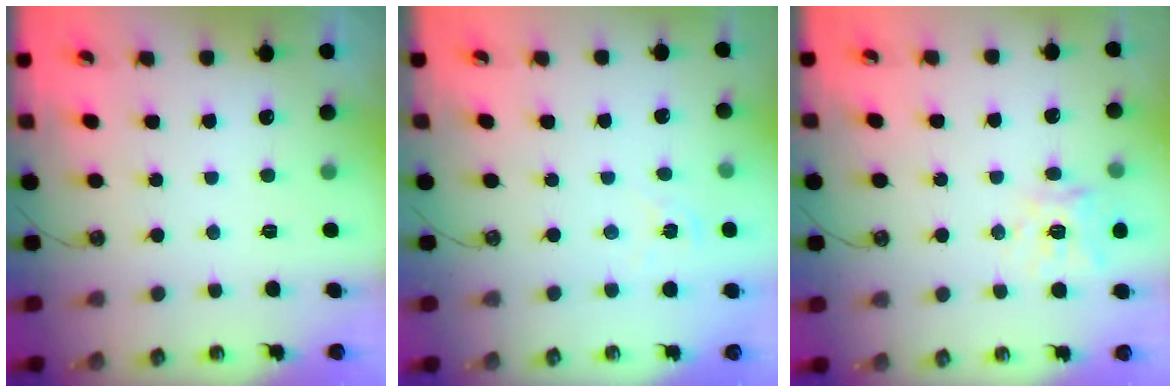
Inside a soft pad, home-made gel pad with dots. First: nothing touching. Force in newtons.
{"total": 1.4, "press": 1.4, "slide": 0.2}
{"total": 13.1, "press": 13.0, "slide": 1.7}